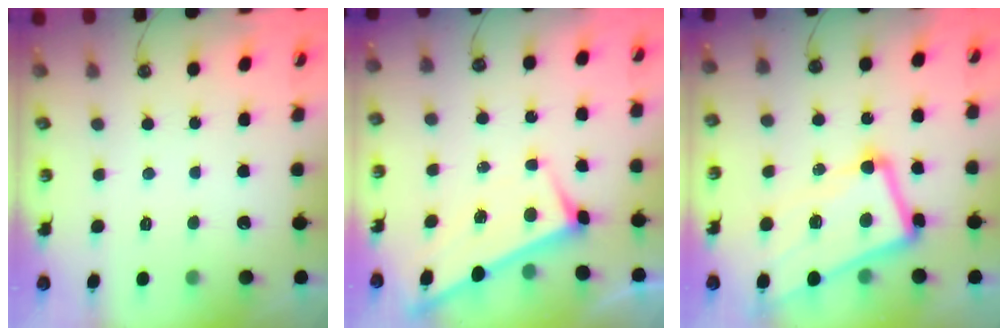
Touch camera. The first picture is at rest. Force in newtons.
{"total": 3.0, "press": 3.0, "slide": 0.1}
{"total": 10.6, "press": 10.3, "slide": 2.4}